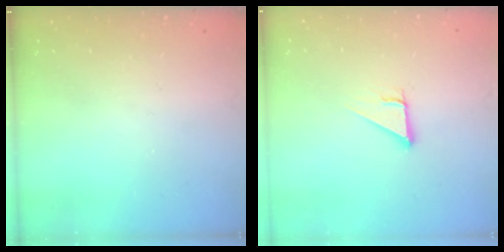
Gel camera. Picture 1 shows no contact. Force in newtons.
{"total": 2.8, "press": 2.8, "slide": 0.0}